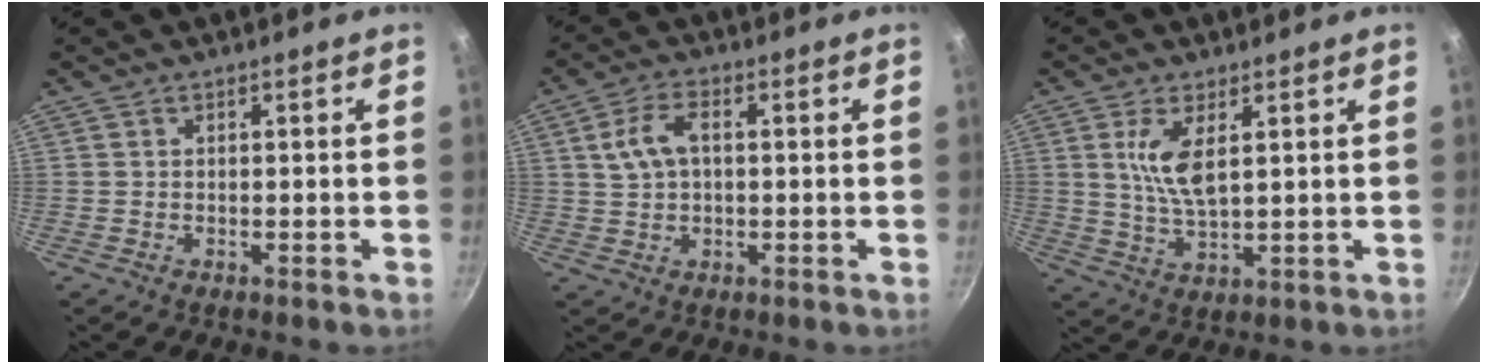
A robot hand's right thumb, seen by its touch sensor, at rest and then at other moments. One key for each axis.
{"total": 6.7, "fx": 1.1, "fy": 4.0, "fz": 5.3, "tx": -0.099, "ty": 0.016, "tz": 0.019}
{"total": 7.3, "fx": 2.3, "fy": 2.8, "fz": 6.3, "tx": -0.122, "ty": -0.018, "tz": 0.052}